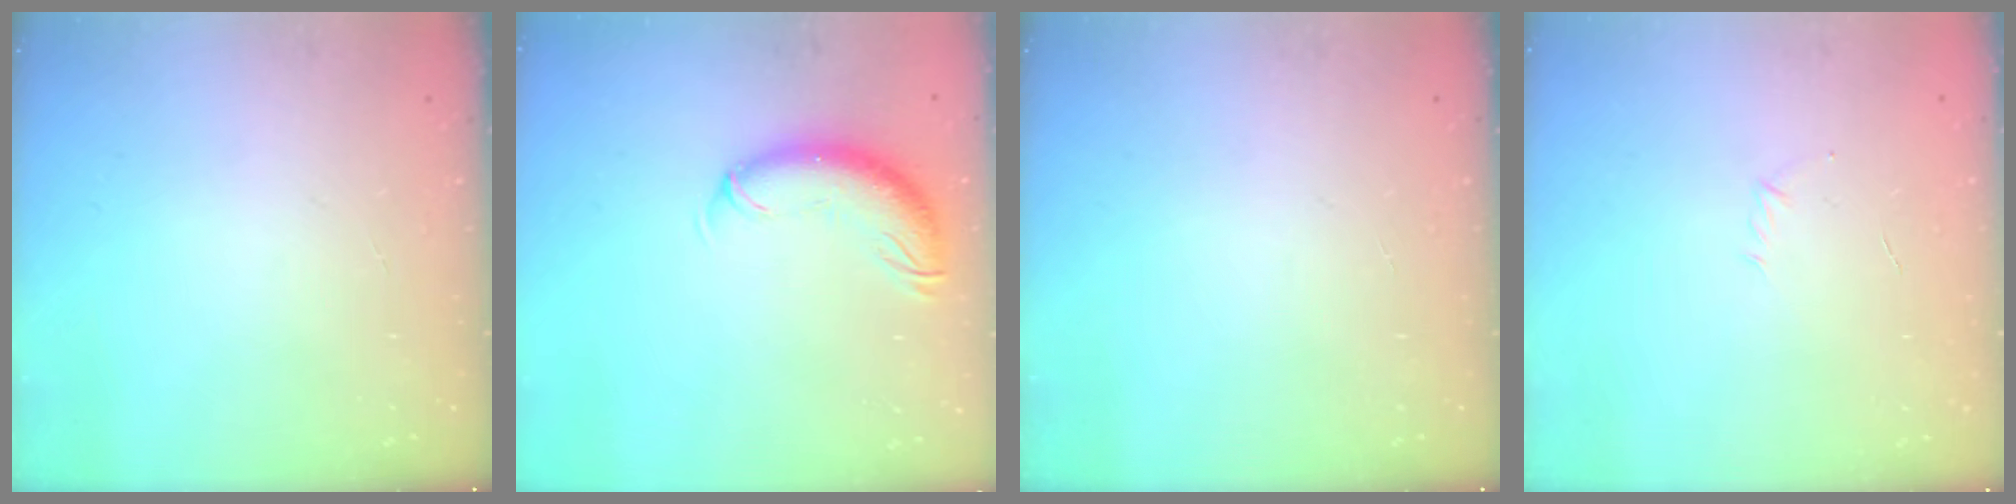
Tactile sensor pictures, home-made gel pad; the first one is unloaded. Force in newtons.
{"total": 10.6, "press": 10.4, "slide": 2.2}
{"total": 0.0}
{"total": 2.9, "press": 2.8, "slide": 0.7}